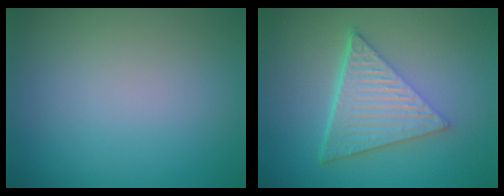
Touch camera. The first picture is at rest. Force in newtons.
{"total": 6.9, "press": 4.5, "slide": 5.3}